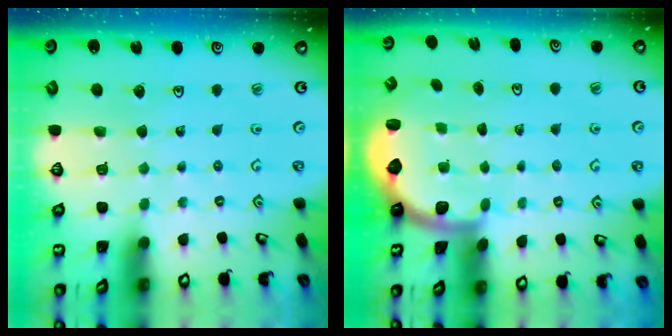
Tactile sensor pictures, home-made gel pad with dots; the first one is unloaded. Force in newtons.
{"total": 2.2, "press": 2.1, "slide": 0.7}